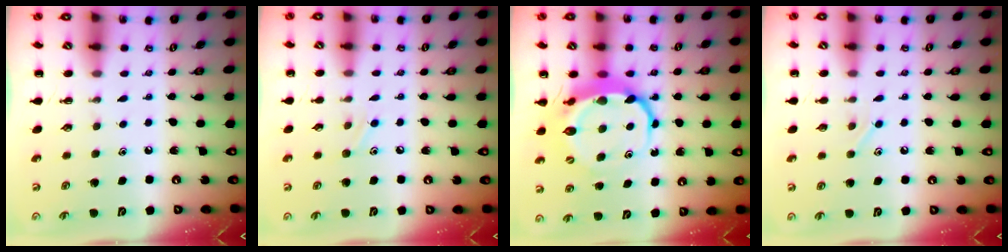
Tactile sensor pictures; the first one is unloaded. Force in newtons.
{"total": 6.2, "press": 5.9, "slide": 1.8}
{"total": 8.5, "press": 8.4, "slide": 1.6}
{"total": 4.9, "press": 4.8, "slide": 0.9}